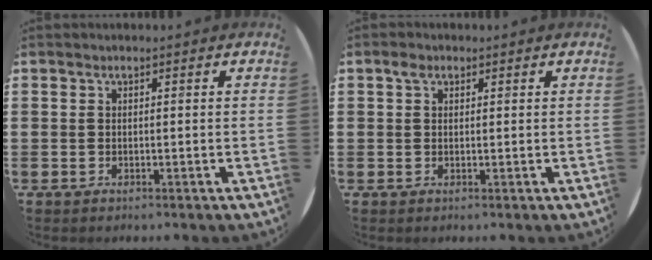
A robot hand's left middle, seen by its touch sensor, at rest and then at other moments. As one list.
[{"total": 1.3, "force": [0.7, 0.9, 0.7], "torque": [-0.006, 0.005, 0.011]}]